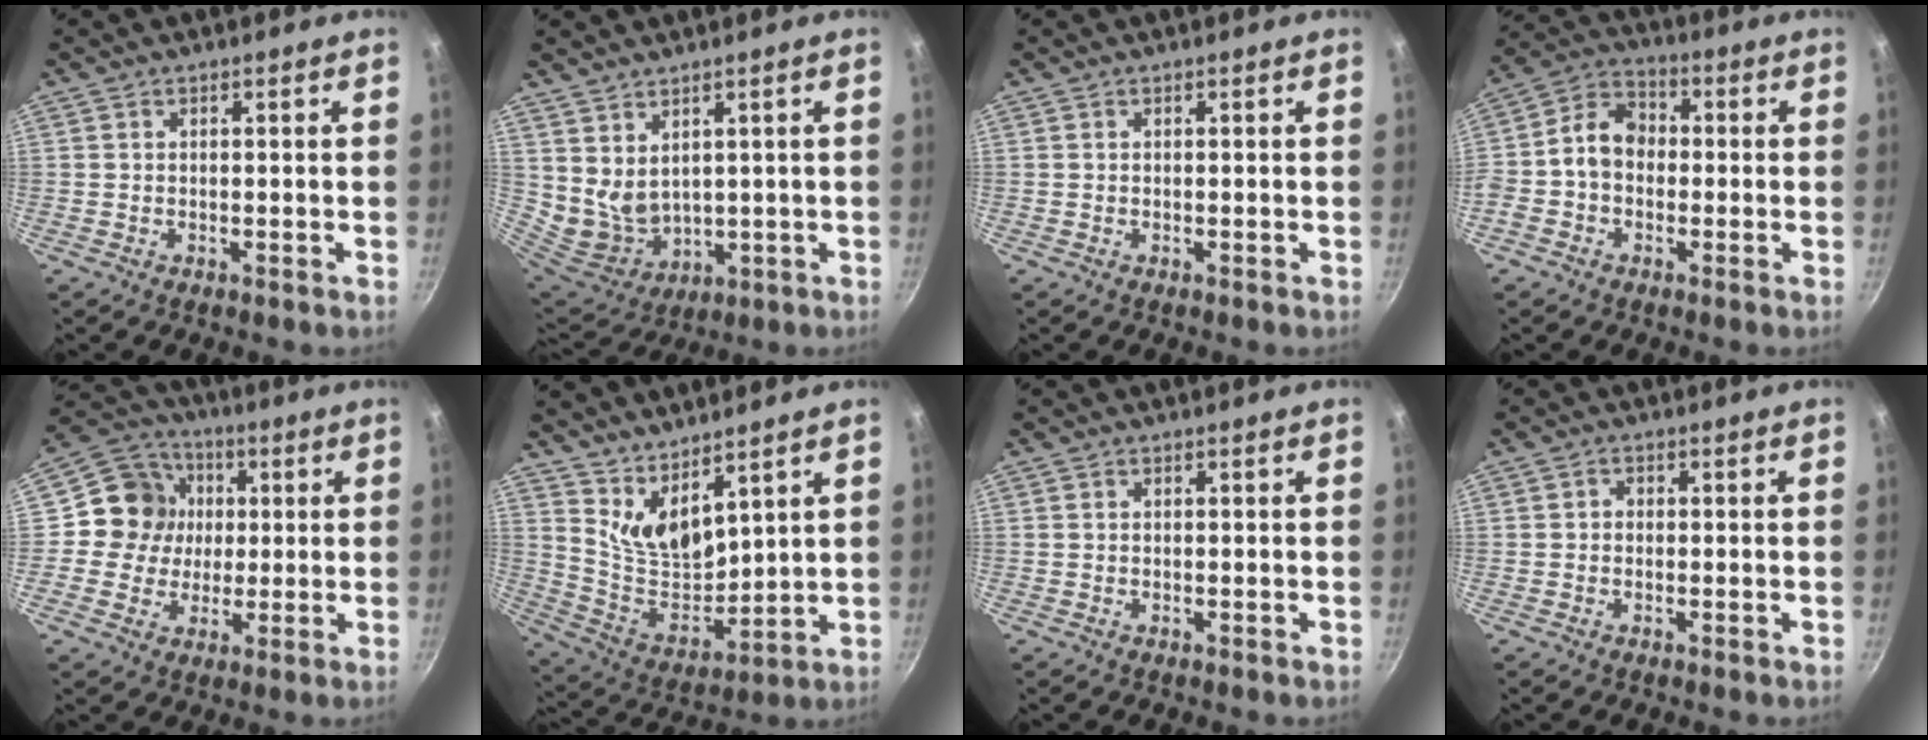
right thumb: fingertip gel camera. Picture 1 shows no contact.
{"total": 8.1, "force": [3.7, 5.5, 4.6], "torque": [-0.078, -0.042, 0.093]}
{"total": 0.0}
{"total": 8.5, "force": [-0.8, 6.7, 5.1], "torque": [-0.065, 0.027, -0.038]}
{"total": 11.3, "force": [1.2, 10.7, 3.5], "torque": [-0.024, 0.015, 0.000]}
{"total": 10.5, "force": [7.3, 4.3, 6.3], "torque": [-0.092, -0.087, 0.153]}
{"total": 0.0}
{"total": 1.2, "force": [-0.2, 1.1, 0.4], "torque": [-0.005, 0.004, -0.005]}